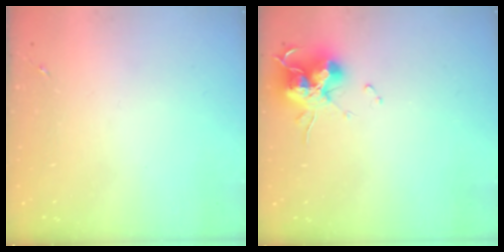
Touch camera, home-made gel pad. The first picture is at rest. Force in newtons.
{"total": 15.2, "press": 15.1, "slide": 2.0}